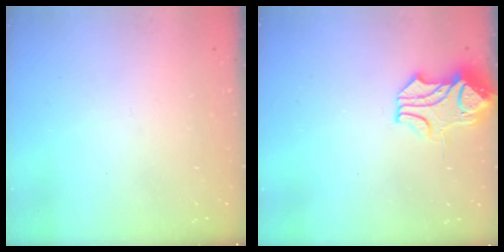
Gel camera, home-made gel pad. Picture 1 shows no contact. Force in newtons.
{"total": 1.5, "press": 0.8, "slide": 1.3}